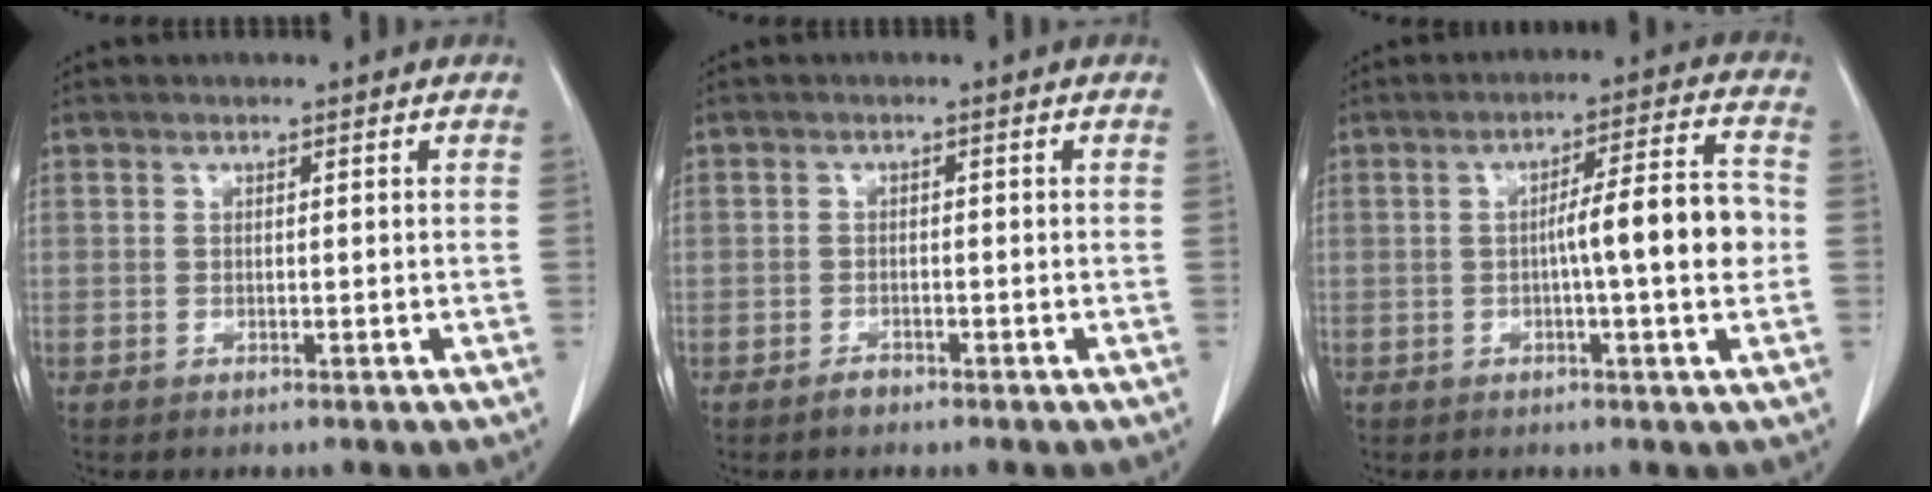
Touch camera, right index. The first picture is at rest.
{"total": 1.4, "force": [-1.1, 0.8, 0.4], "torque": [-0.007, 0.002, -0.018]}
{"total": 9.3, "force": [-0.8, 0.3, 9.3], "torque": [-0.134, 0.016, -0.017]}